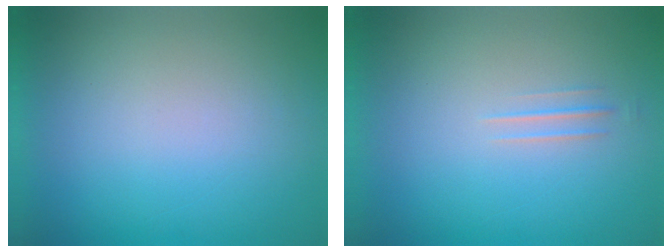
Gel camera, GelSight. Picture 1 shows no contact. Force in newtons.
{"total": 1.3}